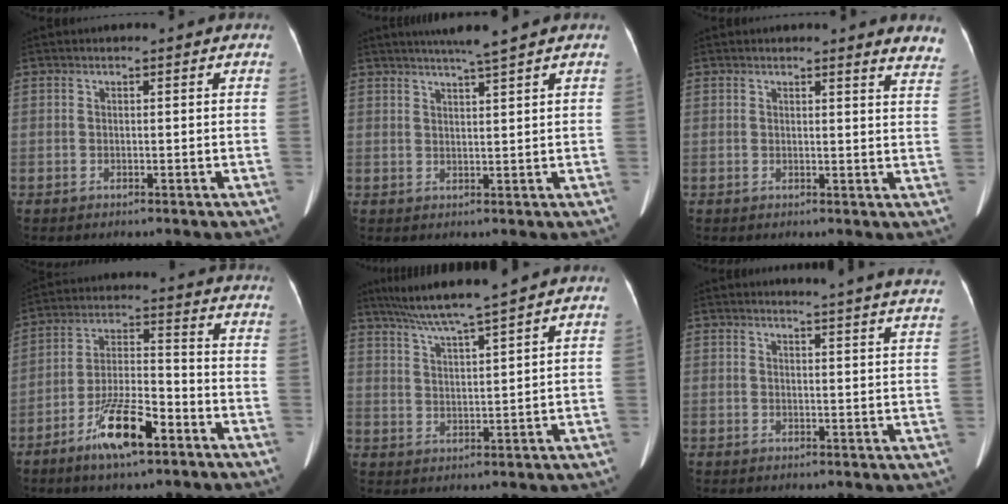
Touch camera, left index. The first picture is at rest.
{"total": 4.7, "force": [3.8, -1.2, 2.5], "torque": [-0.040, 0.004, 0.063]}
{"total": 5.6, "force": [5.4, 0.6, 1.1], "torque": [0.007, -0.029, 0.032]}
{"total": 10.6, "force": [-6.3, 2.6, 8.1], "torque": [-0.159, -0.001, -0.111]}
{"total": 8.9, "force": [7.6, -1.7, 4.4], "torque": [-0.078, 0.010, 0.131]}
{"total": 15.1, "force": [14.5, -0.6, 4.3], "torque": [-0.050, -0.064, 0.151]}